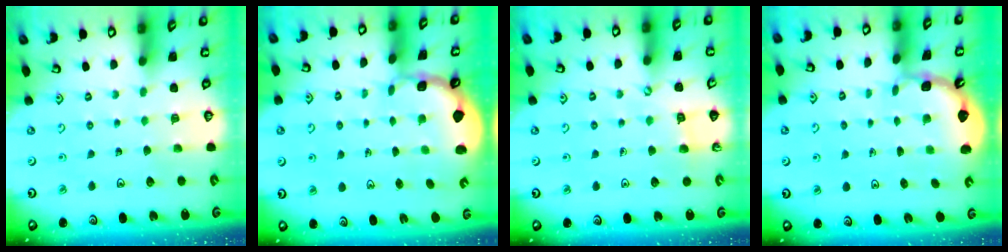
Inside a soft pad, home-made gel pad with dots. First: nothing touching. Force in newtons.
{"total": 1.8, "press": 1.7, "slide": 0.5}
{"total": 3.8, "press": 3.8, "slide": 0.6}
{"total": 2.0, "press": 2.0, "slide": 0.2}